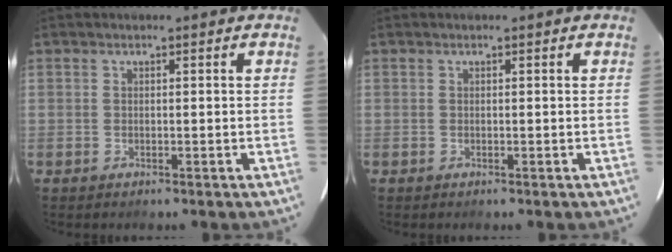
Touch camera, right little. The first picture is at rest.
{"total": 0.0}